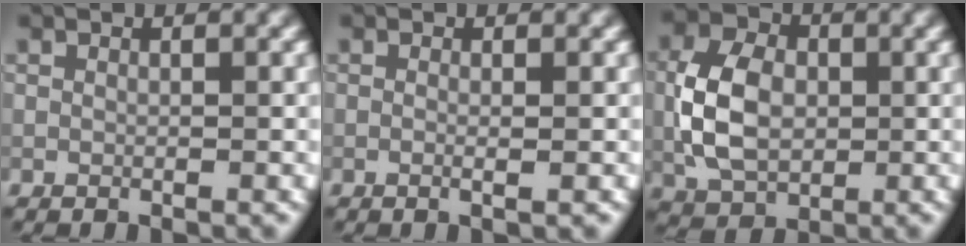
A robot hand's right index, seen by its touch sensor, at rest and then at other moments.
{"total": 1.3, "force": [0.1, 0.5, 1.2], "torque": [-0.010, -0.009, -0.011]}
{"total": 6.6, "force": [-0.3, 4.7, 4.7], "torque": [-0.097, 0.007, -0.011]}